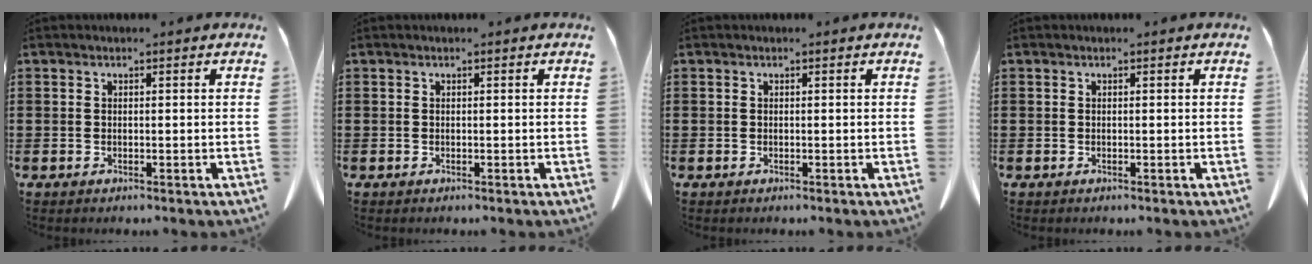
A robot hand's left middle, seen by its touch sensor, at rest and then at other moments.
{"total": 0.0}
{"total": 0.0}
{"total": 0.0}